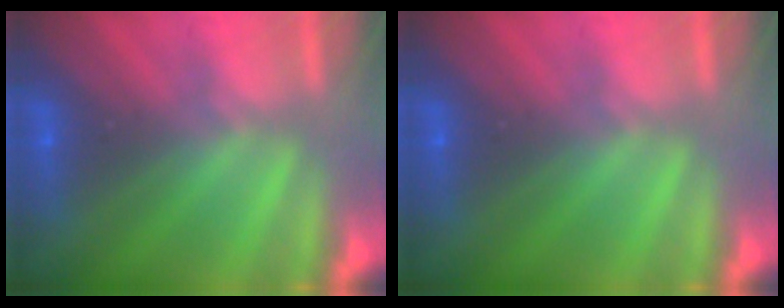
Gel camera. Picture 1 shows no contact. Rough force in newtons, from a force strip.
{"total": 0.0}